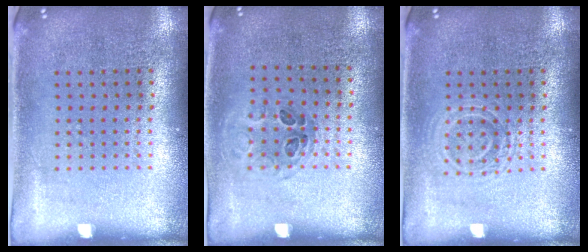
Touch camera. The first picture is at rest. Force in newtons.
{"total": 1.0, "press": 0.6, "slide": 0.7}
{"total": 1.8, "press": 1.8, "slide": 0.4}